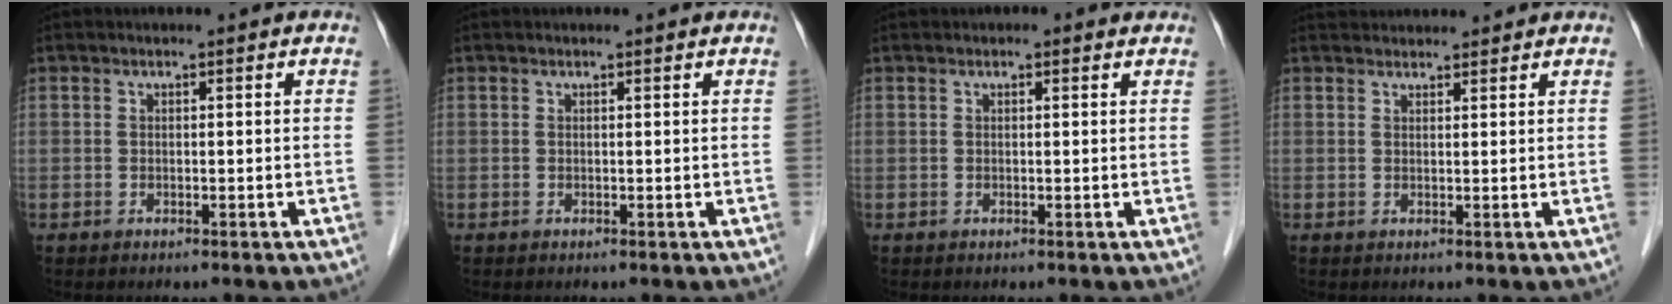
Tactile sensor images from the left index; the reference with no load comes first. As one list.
[{"total": 0.0}, {"total": 0.5, "force": [0.3, 0.3, 0.3], "torque": [-0.010, 0.003, 0.001]}, {"total": 5.4, "force": [5.2, 1.2, 0.8], "torque": [-0.007, 0.036, 0.071]}]